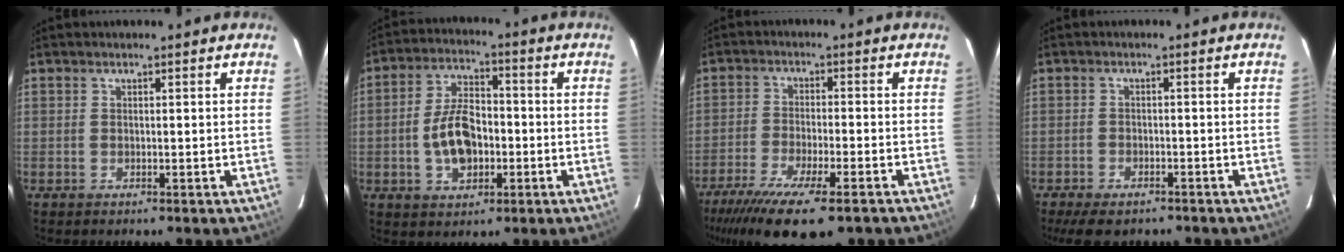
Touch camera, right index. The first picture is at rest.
{"total": 10.0, "force": [-2.1, 6.0, 7.7], "torque": [-0.148, 0.015, -0.028]}
{"total": 17.3, "force": [-12.5, 4.1, 11.2], "torque": [-0.227, -0.062, -0.206]}
{"total": 7.4, "force": [-5.7, 3.2, 3.3], "torque": [-0.081, -0.013, -0.087]}